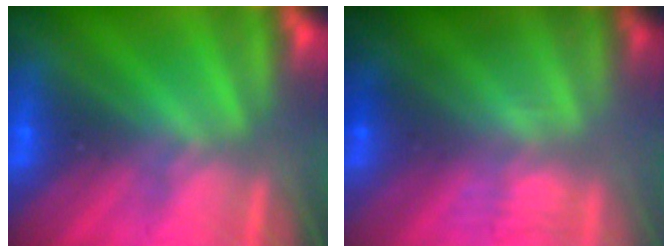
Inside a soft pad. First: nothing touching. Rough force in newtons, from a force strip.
{"total": 2.6}